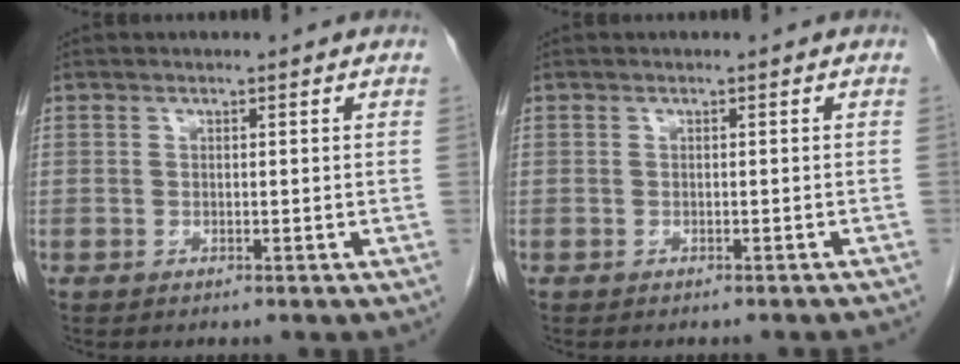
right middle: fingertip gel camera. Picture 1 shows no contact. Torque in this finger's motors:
{"motor_torque": [0.05, -0.01, -0.01, 0.00]}